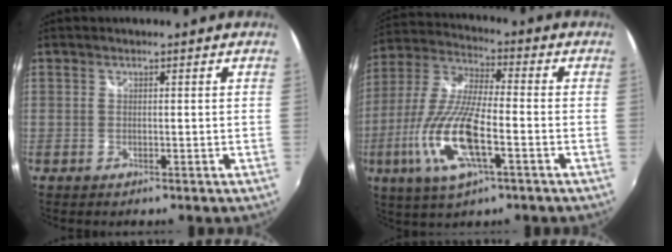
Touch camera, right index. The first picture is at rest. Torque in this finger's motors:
{"motor_torque": [2.14, 0.00, 0.87, 0.19]}